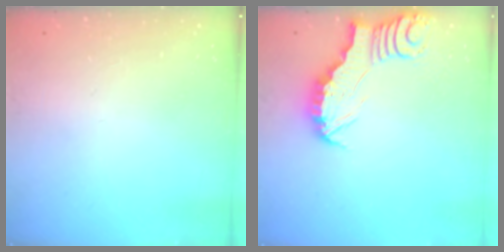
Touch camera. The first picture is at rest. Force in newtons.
{"total": 2.6, "press": 2.6, "slide": 0.2}